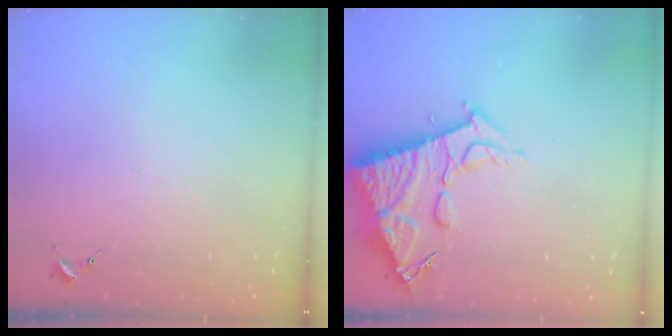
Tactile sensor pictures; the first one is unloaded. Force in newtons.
{"total": 15.4, "press": 15.3, "slide": 1.5}